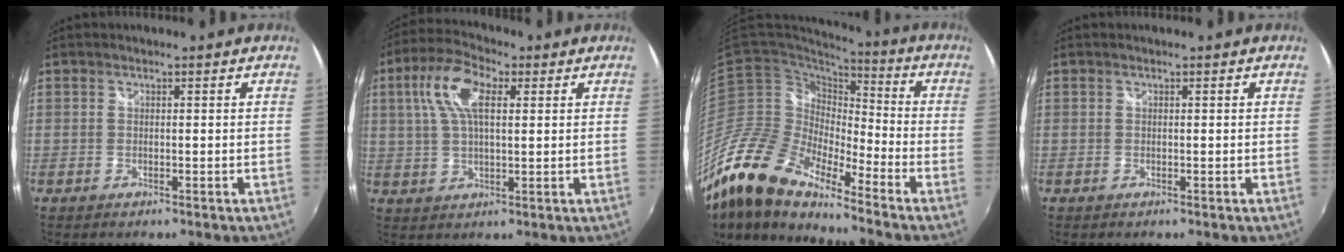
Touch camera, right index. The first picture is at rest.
{"total": 10.0, "force": [3.1, 4.5, 8.4], "torque": [-0.170, 0.024, 0.055]}
{"total": 18.1, "force": [-14.5, 4.9, 9.5], "torque": [-0.167, -0.026, -0.293]}
{"total": 0.0}